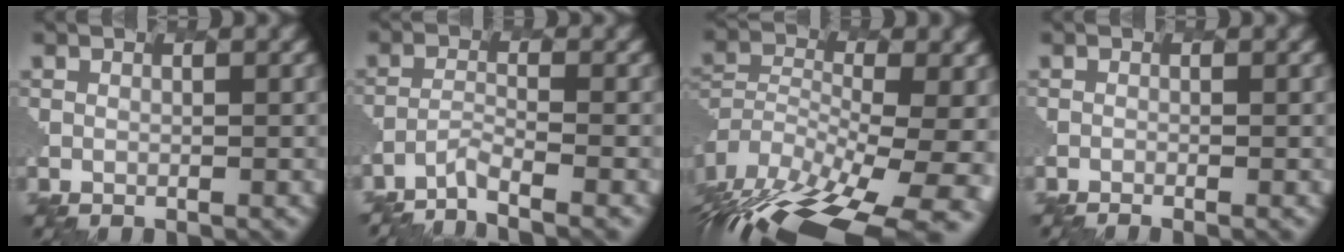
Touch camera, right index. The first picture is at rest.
{"total": 3.7, "force": [-3.6, 0.0, 0.7], "torque": [-0.025, 0.001, -0.078]}
{"total": 18.3, "force": [-14.4, 7.2, 8.7], "torque": [-0.168, -0.024, -0.177]}
{"total": 1.5, "force": [-1.2, 0.4, 0.9], "torque": [0.000, 0.011, -0.025]}